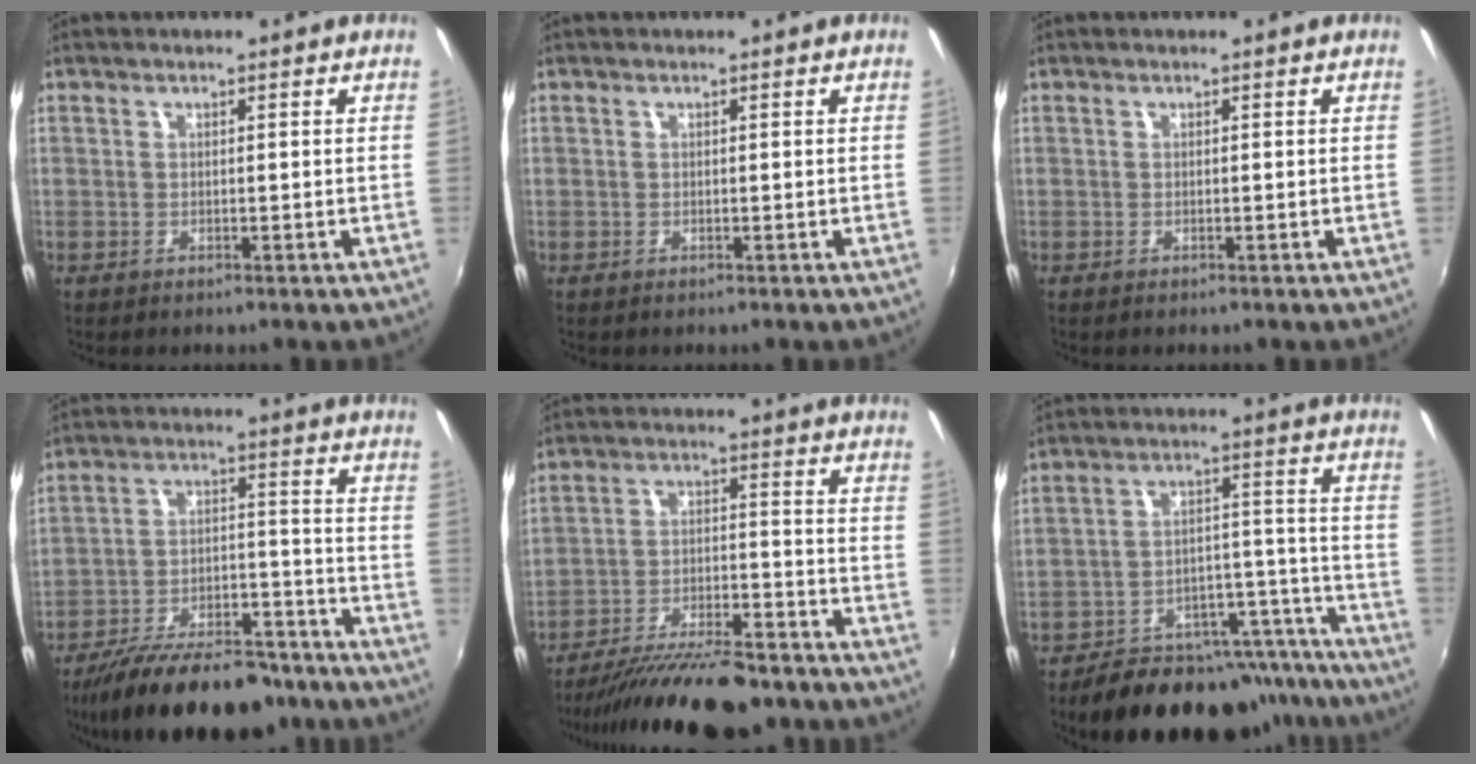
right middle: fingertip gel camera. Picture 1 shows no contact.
{"total": 0.0}
{"total": 0.0}
{"total": 22.8, "force": [-18.4, 7.5, 11.2], "torque": [-0.204, -0.015, -0.264]}
{"total": 18.5, "force": [-15.7, 4.0, 9.0], "torque": [-0.170, -0.031, -0.241]}
{"total": 25.0, "force": [-21.6, 9.1, 8.9], "torque": [-0.142, 0.039, -0.269]}